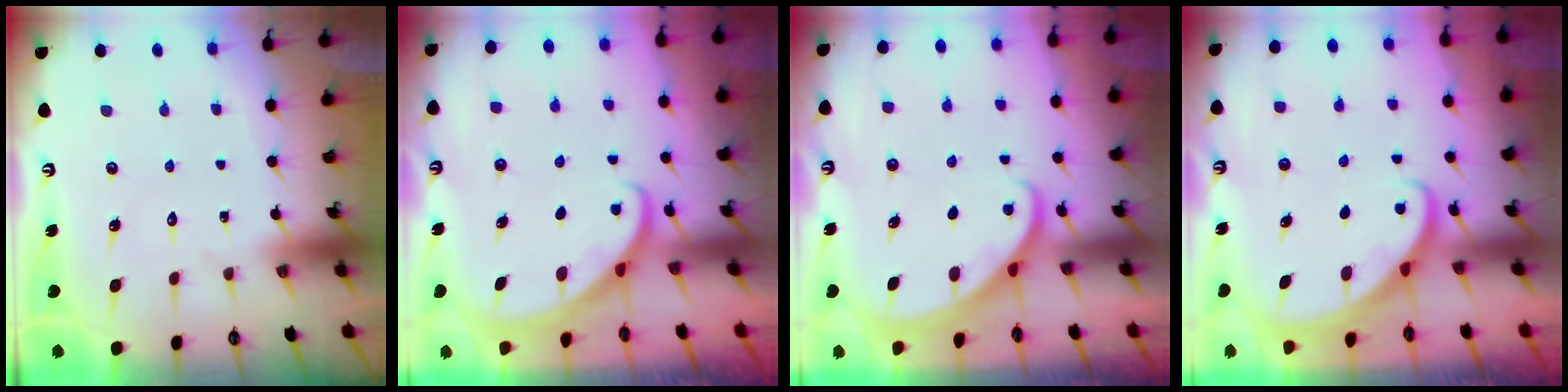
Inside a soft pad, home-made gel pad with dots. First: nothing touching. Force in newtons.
{"total": 2.6, "press": 2.6, "slide": 0.1}
{"total": 1.9, "press": 1.9, "slide": 0.2}
{"total": 2.8, "press": 2.8, "slide": 0.2}